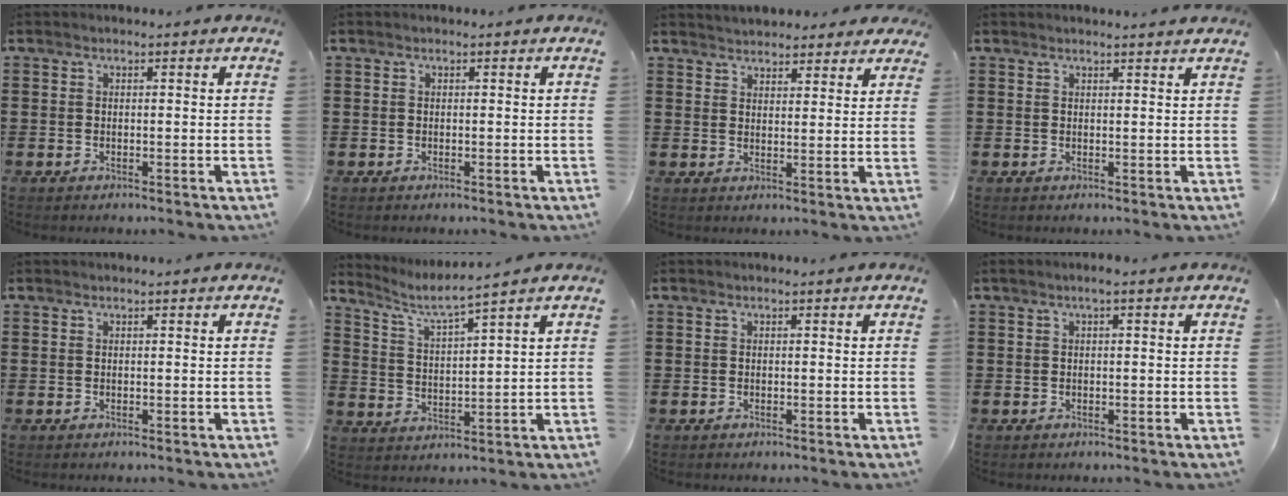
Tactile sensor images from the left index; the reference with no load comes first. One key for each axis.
{"total": 0.0}
{"total": 3.5, "fx": 3.5, "fy": 0.5, "fz": 0.1, "tx": -0.013, "ty": -0.007, "tz": 0.065}
{"total": 1.4, "fx": 1.4, "fy": -0.2, "fz": 0.3, "tx": -0.008, "ty": -0.004, "tz": 0.028}
{"total": 0.0}
{"total": 4.1, "fx": 3.5, "fy": -0.3, "fz": 2.2, "tx": -0.060, "ty": -0.024, "tz": 0.054}
{"total": 0.0}
{"total": 1.1, "fx": 0.2, "fy": 0.1, "fz": 1.1, "tx": -0.017, "ty": -0.001, "tz": 0.003}